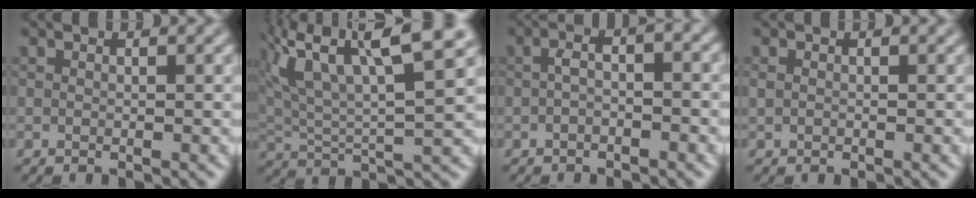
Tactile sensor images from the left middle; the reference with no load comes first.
{"total": 12.1, "force": [5.9, 4.4, 9.7], "torque": [-0.186, 0.019, 0.102]}
{"total": 2.2, "force": [-0.8, 0.8, 1.9], "torque": [-0.037, 0.006, -0.018]}
{"total": 0.5, "force": [0.0, 0.4, 0.2], "torque": [-0.003, -0.003, -0.001]}